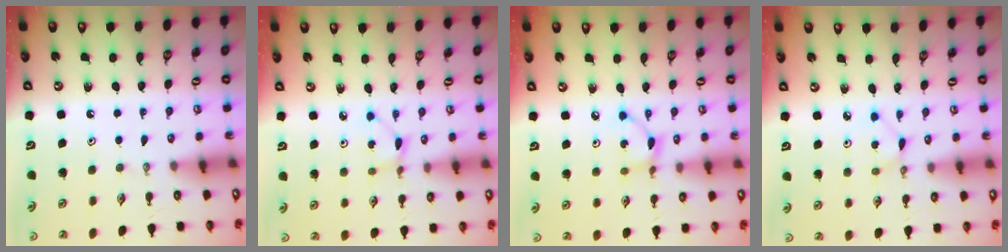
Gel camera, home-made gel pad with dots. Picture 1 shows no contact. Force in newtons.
{"total": 1.5, "press": 1.5, "slide": 0.2}
{"total": 4.0, "press": 4.0, "slide": 0.2}
{"total": 1.6, "press": 1.6, "slide": 0.2}